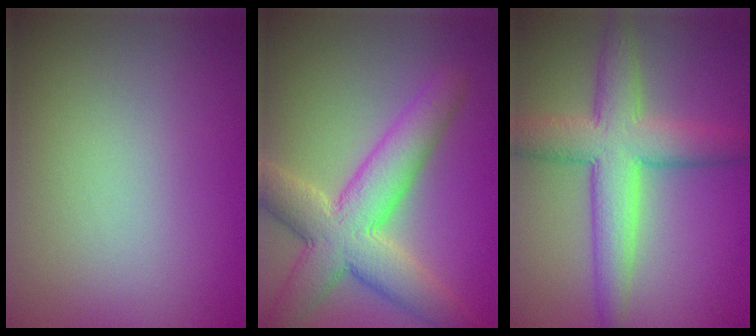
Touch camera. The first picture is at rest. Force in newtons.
{"total": 8.0, "press": 8.0, "slide": 0.4}
{"total": 6.7, "press": 6.7, "slide": 0.2}